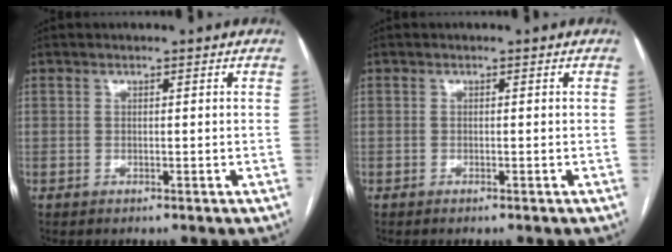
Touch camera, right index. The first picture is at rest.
{"total": 0.0}